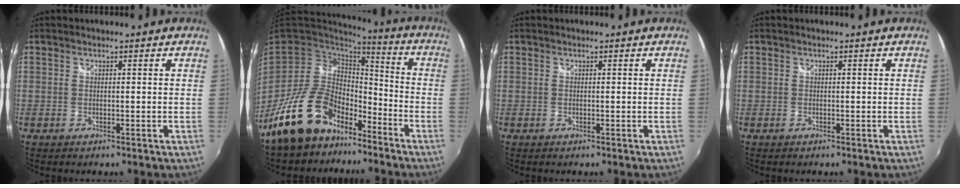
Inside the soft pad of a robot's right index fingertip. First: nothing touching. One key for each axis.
{"total": 16.8, "fx": -11.5, "fy": 9.3, "fz": 8.0, "tx": -0.169, "ty": 0.016, "tz": -0.184}
{"total": 0.0}
{"total": 0.0}